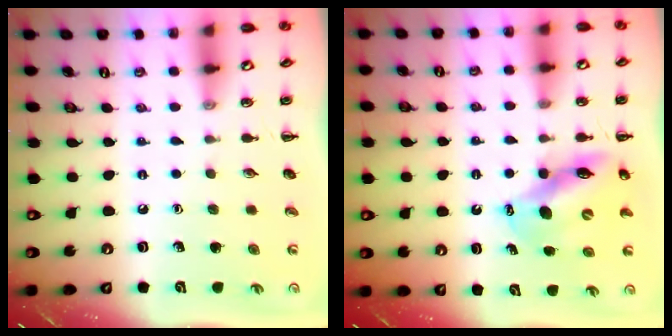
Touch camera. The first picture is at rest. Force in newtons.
{"total": 11.0, "press": 10.6, "slide": 2.9}